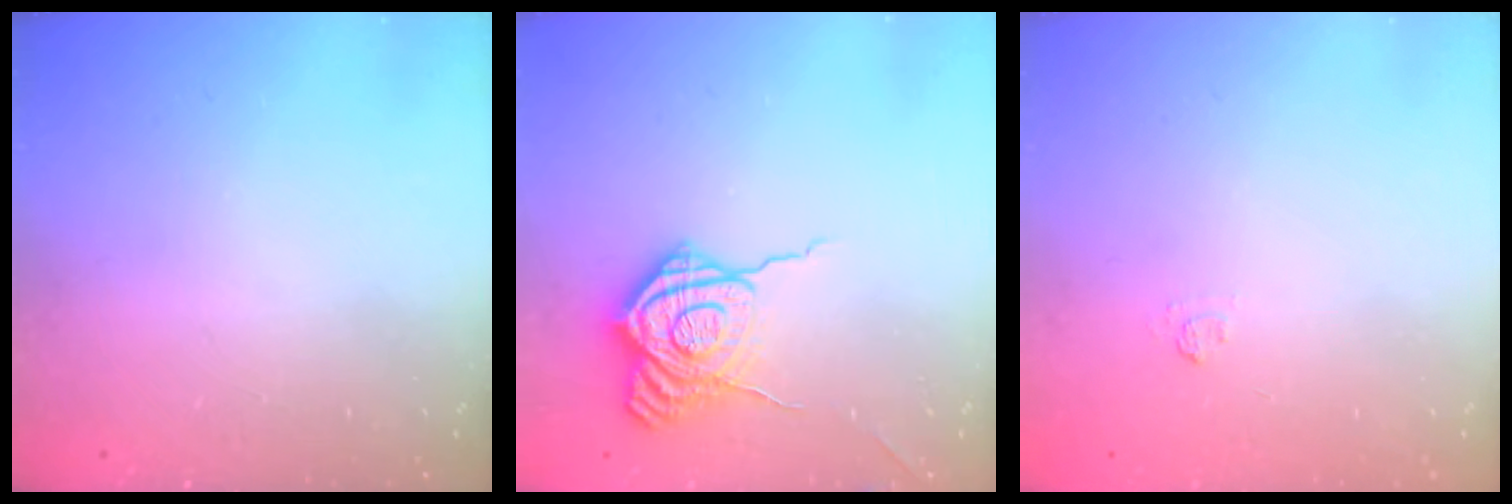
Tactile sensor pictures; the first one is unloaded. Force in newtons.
{"total": 17.5, "press": 17.5, "slide": 0.8}
{"total": 2.4, "press": 2.1, "slide": 1.3}